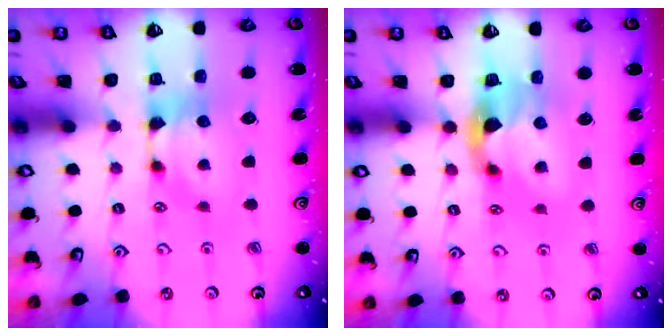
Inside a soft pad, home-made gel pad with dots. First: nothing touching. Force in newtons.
{"total": 2.8, "press": 2.5, "slide": 1.3}